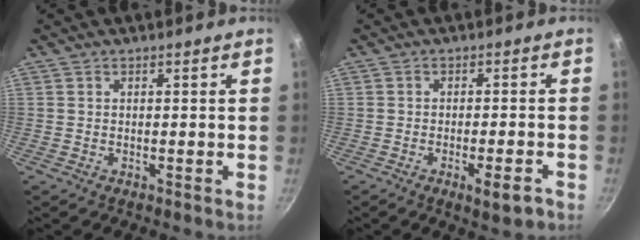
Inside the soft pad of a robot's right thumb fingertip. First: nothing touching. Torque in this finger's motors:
{"motor_torque": [0.40, 0.64, 0.62, -0.26, 0.10]}